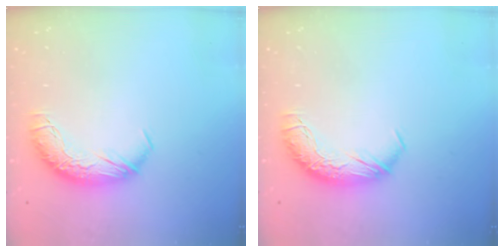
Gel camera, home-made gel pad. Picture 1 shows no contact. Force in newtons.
{"total": 0.0}